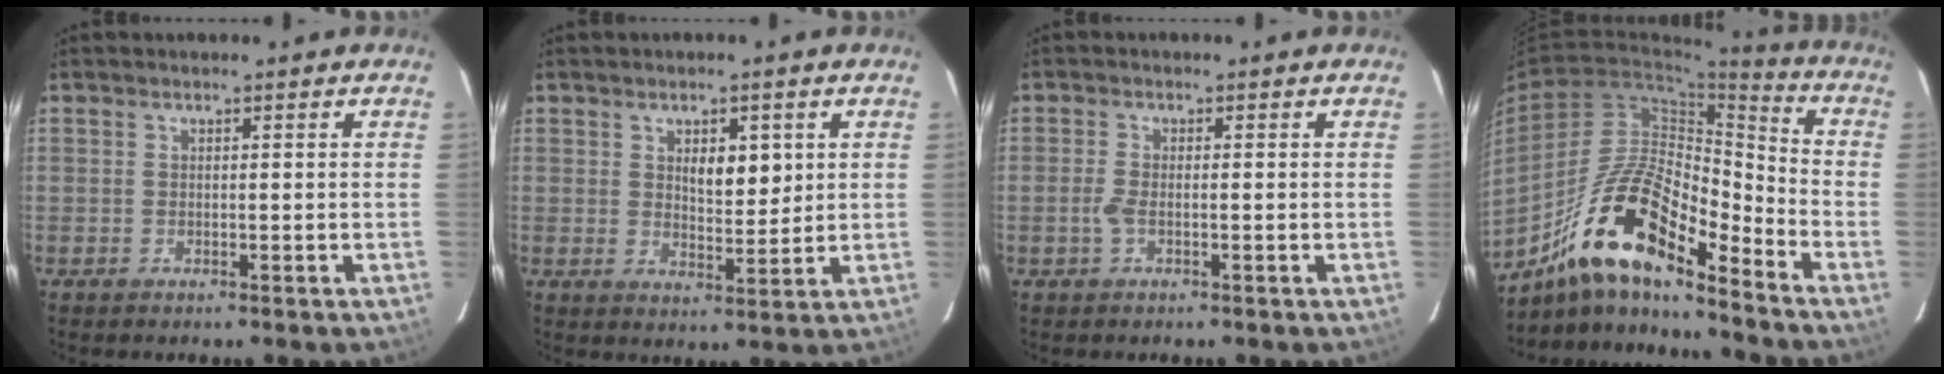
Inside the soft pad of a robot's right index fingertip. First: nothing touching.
{"total": 5.5, "force": [1.7, 2.5, 4.6], "torque": [-0.074, 0.000, 0.033]}
{"total": 2.3, "force": [-0.7, 0.9, 2.0], "torque": [-0.053, 0.003, -0.014]}
{"total": 17.5, "force": [-12.0, 4.5, 11.9], "torque": [-0.219, 0.021, -0.213]}